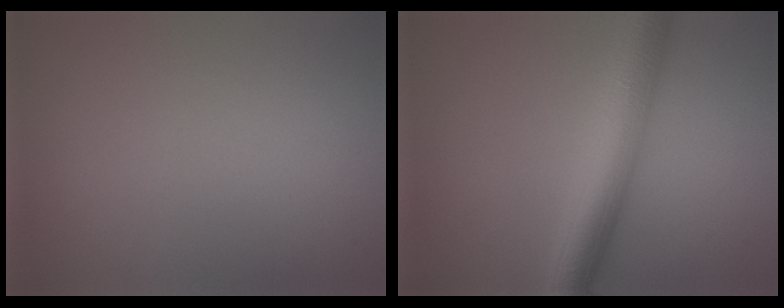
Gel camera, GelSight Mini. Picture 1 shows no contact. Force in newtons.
{"total": 6.9, "press": 6.9, "slide": 0.3}